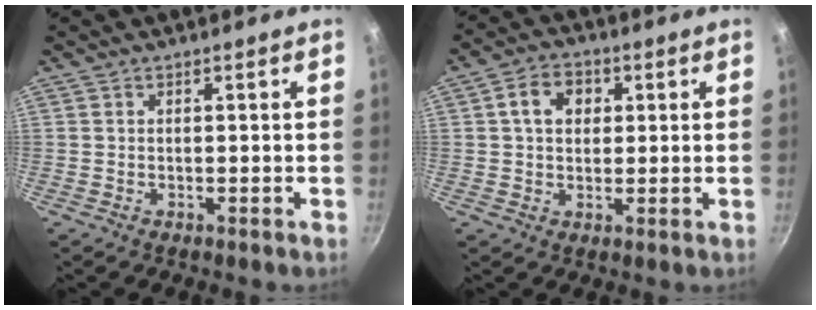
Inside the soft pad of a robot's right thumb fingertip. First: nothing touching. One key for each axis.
{"total": 6.8, "fx": 1.8, "fy": 5.2, "fz": 4.0, "tx": -0.046, "ty": 0.007, "tz": 0.021}